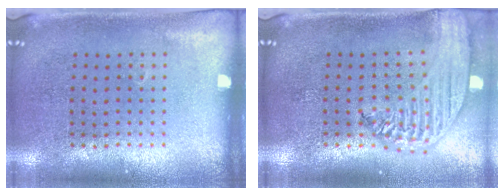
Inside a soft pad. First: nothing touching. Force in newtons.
{"total": 2.8, "press": 2.3, "slide": 1.6}